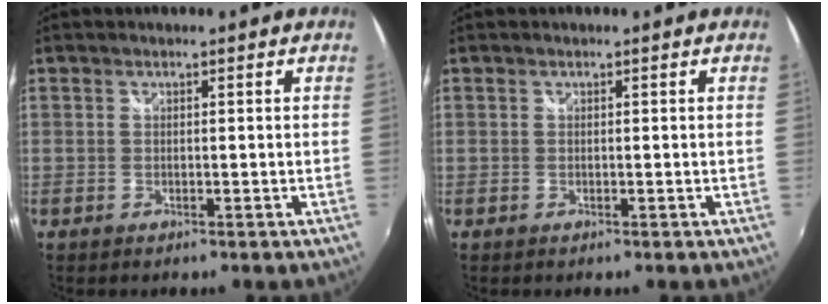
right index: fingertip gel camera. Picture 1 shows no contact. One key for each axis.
{"total": 0.0}